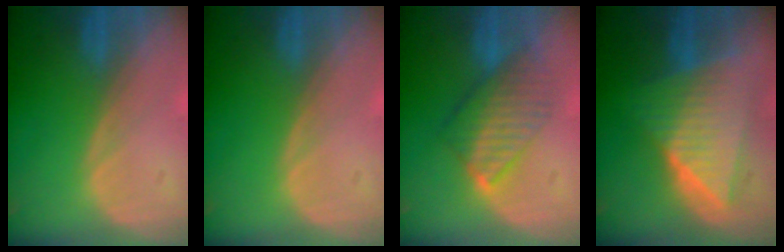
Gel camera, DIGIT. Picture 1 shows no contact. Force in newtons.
{"total": 0.0}
{"total": 6.9, "press": 6.8, "slide": 1.2}
{"total": 9.6, "press": 9.6, "slide": 0.6}